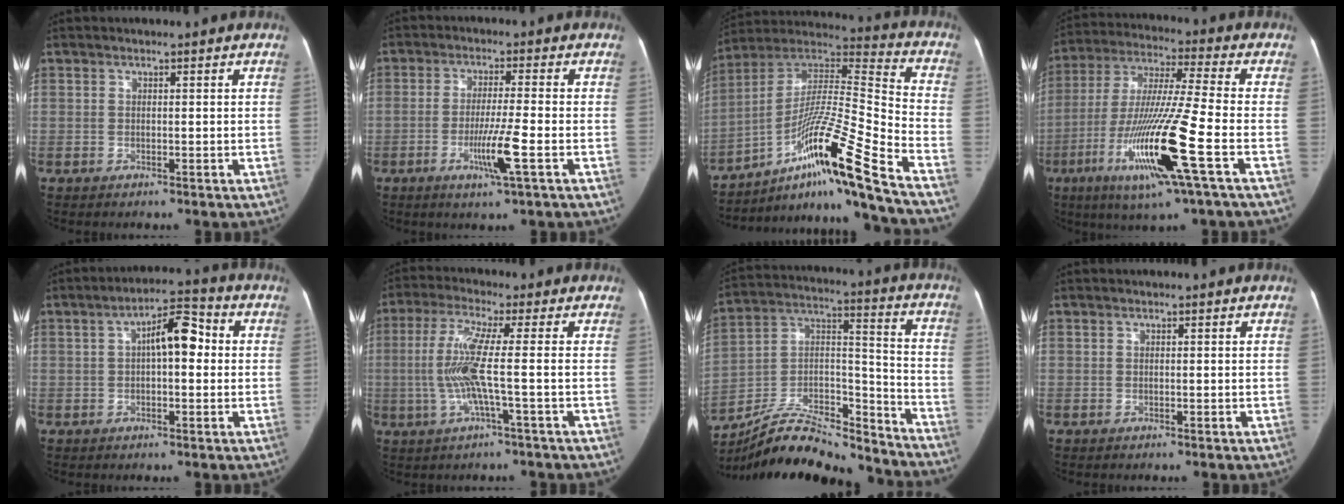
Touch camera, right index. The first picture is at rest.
{"total": 6.8, "force": [-2.5, -0.6, 6.3], "torque": [-0.119, -0.016, -0.047]}
{"total": 21.2, "force": [-12.4, -1.0, 17.1], "torque": [-0.302, 0.006, -0.215]}
{"total": 18.0, "force": [-6.4, -0.5, 16.8], "torque": [-0.347, -0.028, -0.124]}
{"total": 7.3, "force": [0.9, 2.5, 6.7], "torque": [-0.105, 0.034, 0.011]}
{"total": 8.4, "force": [-0.8, -0.9, 8.3], "torque": [-0.177, 0.000, -0.021]}
{"total": 24.0, "force": [-22.0, 5.8, 7.7], "torque": [-0.144, 0.040, -0.344]}
{"total": 0.0}